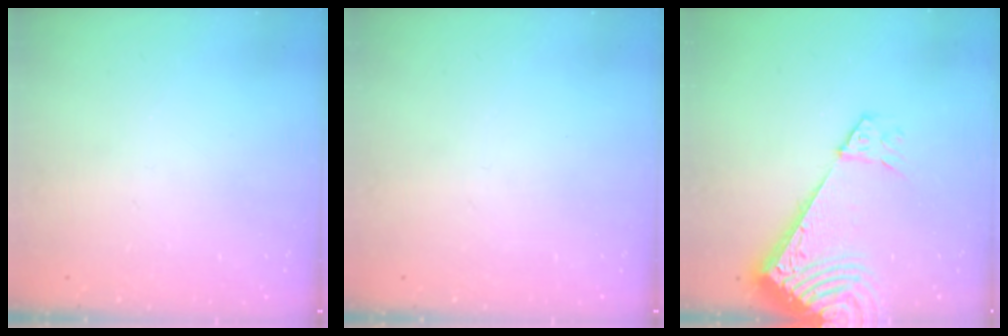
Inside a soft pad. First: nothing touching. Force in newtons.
{"total": 0.0}
{"total": 9.9, "press": 9.9, "slide": 1.3}